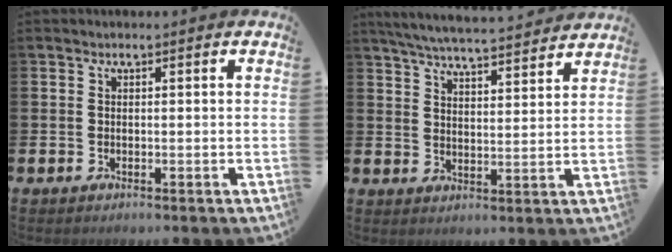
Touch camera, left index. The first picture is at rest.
{"total": 6.0, "force": [5.9, 0.2, 1.3], "torque": [-0.043, -0.039, 0.103]}